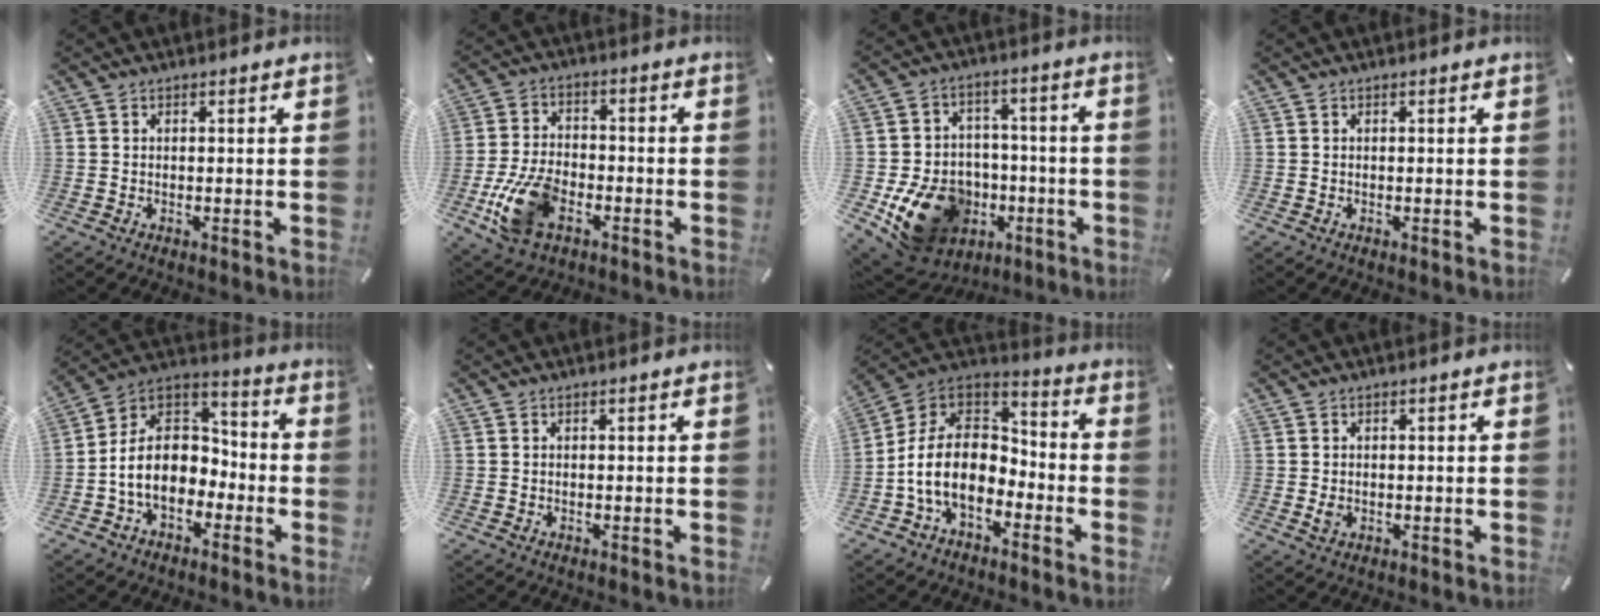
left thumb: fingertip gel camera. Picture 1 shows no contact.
{"total": 12.9, "force": [-5.1, 7.8, 8.9], "torque": [-0.189, 0.012, -0.089]}
{"total": 18.2, "force": [-6.0, 14.3, 9.4], "torque": [-0.157, 0.031, -0.084]}
{"total": 0.0}
{"total": 12.5, "force": [-4.0, 9.7, 6.9], "torque": [-0.168, 0.014, -0.076]}
{"total": 0.0}
{"total": 14.0, "force": [-5.4, 9.6, 8.6], "torque": [-0.191, 0.019, -0.100]}
{"total": 1.6, "force": [-0.2, 1.2, 1.1], "torque": [-0.019, 0.002, -0.003]}